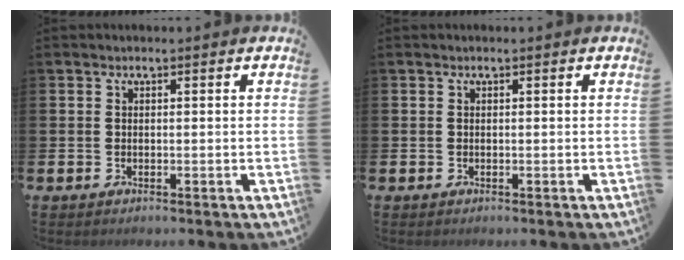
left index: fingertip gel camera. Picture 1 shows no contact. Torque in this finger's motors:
{"motor_torque": [0.00, 0.00, 0.00, 0.00]}